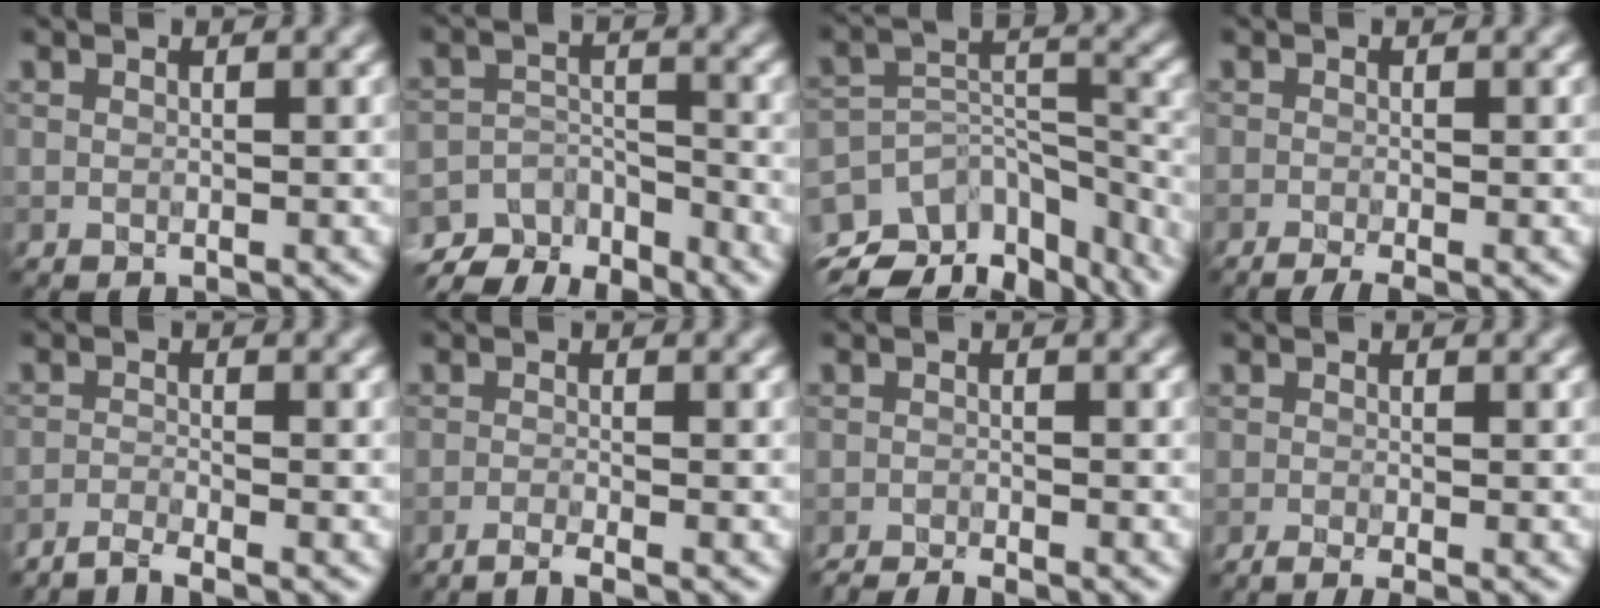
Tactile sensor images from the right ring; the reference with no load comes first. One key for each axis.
{"total": 6.5, "fx": -5.5, "fy": 2.4, "fz": 2.4, "tx": -0.041, "ty": -0.008, "tz": -0.103}
{"total": 11.0, "fx": -8.2, "fy": 5.3, "fz": 5.1, "tx": -0.104, "ty": 0.016, "tz": -0.107}
{"total": 2.8, "fx": -2.0, "fy": 0.5, "fz": 1.8, "tx": -0.035, "ty": -0.002, "tz": -0.038}
{"total": 2.4, "fx": -2.1, "fy": 0.2, "fz": 1.2, "tx": -0.023, "ty": 0.001, "tz": -0.050}
{"total": 2.2, "fx": -1.7, "fy": 0.2, "fz": 1.4, "tx": -0.029, "ty": 0.001, "tz": -0.042}
{"total": 2.8, "fx": -2.7, "fy": 0.2, "fz": 0.9, "tx": -0.022, "ty": -0.006, "tz": -0.052}
{"total": 2.4, "fx": -1.5, "fy": 0.6, "fz": 1.7, "tx": -0.032, "ty": -0.003, "tz": -0.022}